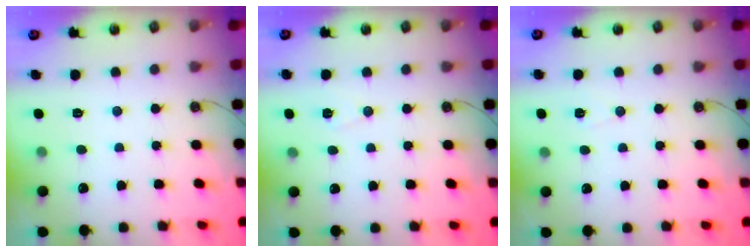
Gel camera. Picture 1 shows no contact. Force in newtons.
{"total": 6.5, "press": 4.7, "slide": 4.5}
{"total": 3.9, "press": 3.3, "slide": 2.2}